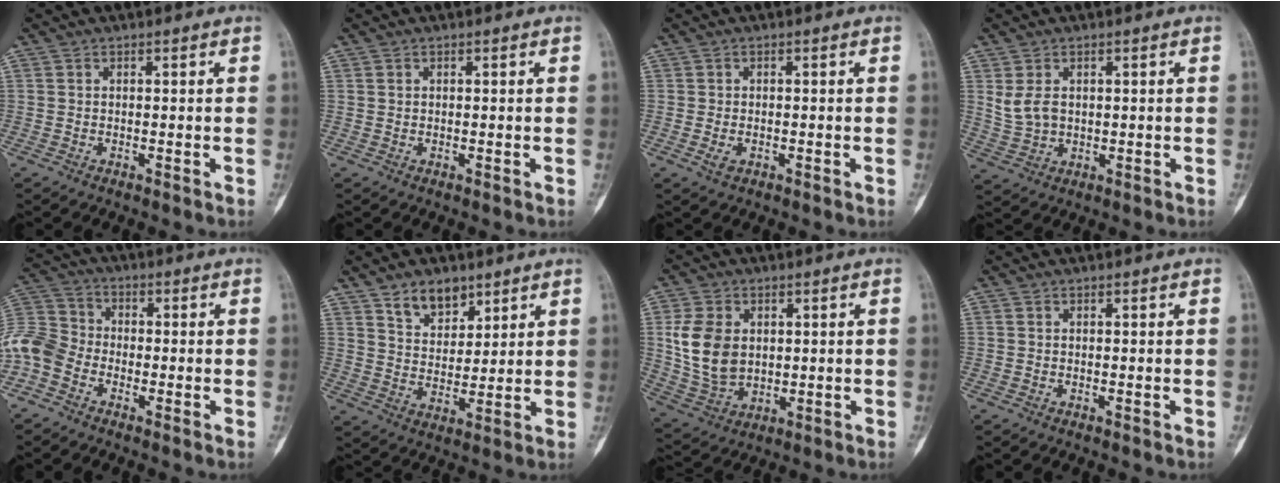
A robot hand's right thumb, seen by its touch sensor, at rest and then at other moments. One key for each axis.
{"total": 0.5, "fx": 0.2, "fy": 0.3, "fz": 0.3, "tx": -0.010, "ty": 0.002, "tz": 0.005}
{"total": 1.8, "fx": -0.6, "fy": 1.1, "fz": 1.2, "tx": -0.022, "ty": 0.001, "tz": -0.010}
{"total": 4.7, "fx": 1.1, "fy": 3.3, "fz": 3.2, "tx": -0.058, "ty": -0.004, "tz": 0.032}
{"total": 9.2, "fx": -3.9, "fy": 6.8, "fz": 4.9, "tx": -0.096, "ty": 0.030, "tz": -0.097}
{"total": 7.7, "fx": 5.2, "fy": 4.5, "fz": 3.4, "tx": -0.025, "ty": -0.037, "tz": 0.096}
{"total": 11.3, "fx": 1.8, "fy": 8.1, "fz": 7.7, "tx": -0.136, "ty": -0.010, "tz": 0.046}
{"total": 0.0}